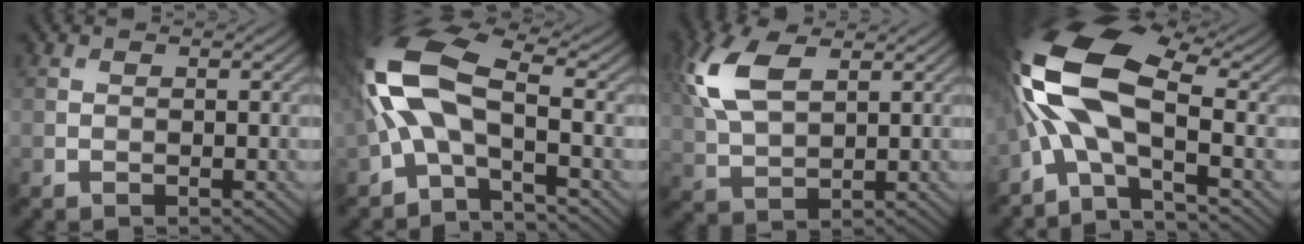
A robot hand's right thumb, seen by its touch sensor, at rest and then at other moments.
{"total": 11.0, "force": [-1.0, 4.8, 9.8], "torque": [-0.225, 0.017, -0.043]}
{"total": 9.6, "force": [3.9, 4.8, 7.3], "torque": [-0.203, 0.019, 0.075]}
{"total": 14.1, "force": [-0.6, 6.0, 12.8], "torque": [-0.276, 0.017, -0.035]}